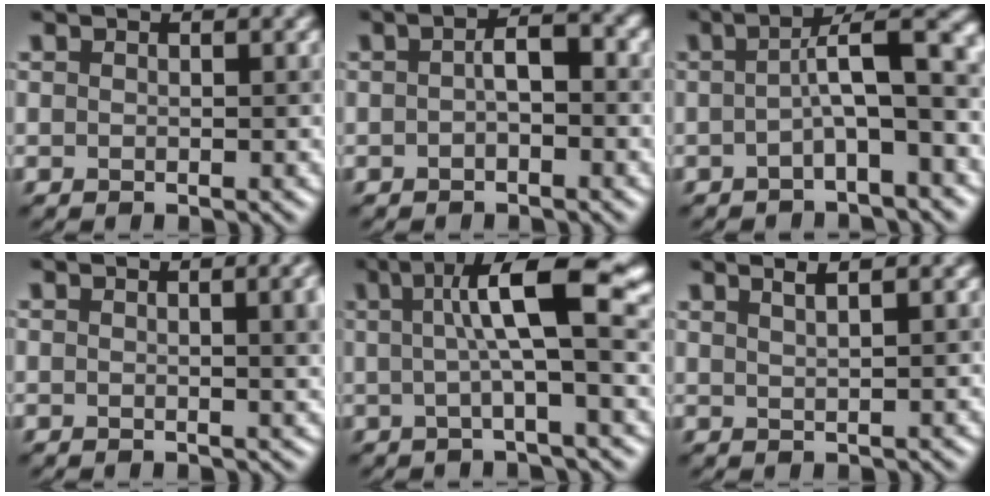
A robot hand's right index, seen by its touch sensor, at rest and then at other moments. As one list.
[{"total": 2.3, "force": [-0.3, 0.9, 2.1], "torque": [-0.038, 0.007, -0.009]}, {"total": 6.3, "force": [-0.3, 1.6, 6.1], "torque": [-0.079, 0.019, -0.013]}, {"total": 4.5, "force": [0.7, 1.8, 4.0], "torque": [-0.019, 0.015, 0.006]}, {"total": 8.5, "force": [1.9, 1.6, 8.1], "torque": [-0.119, 0.017, 0.024]}, {"total": 3.2, "force": [2.1, 1.2, 2.1], "torque": [-0.001, 0.019, 0.002]}]